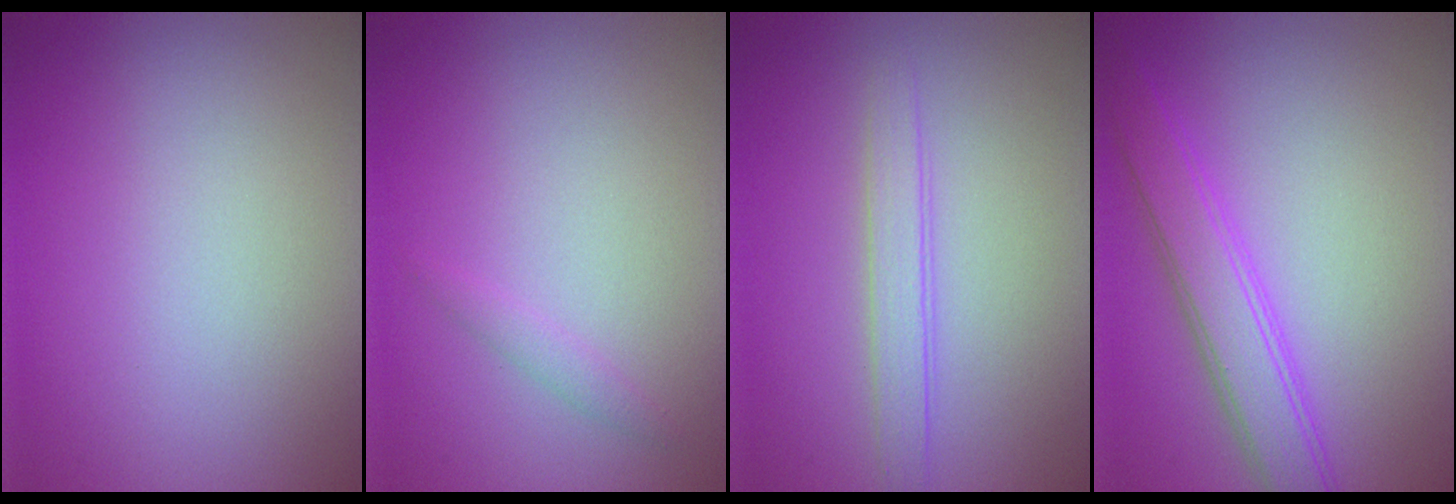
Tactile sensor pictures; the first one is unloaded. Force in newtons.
{"total": 0.8, "press": 0.8, "slide": 0.0}
{"total": 1.9, "press": 1.9, "slide": 0.0}
{"total": 4.0, "press": 4.0, "slide": 0.1}